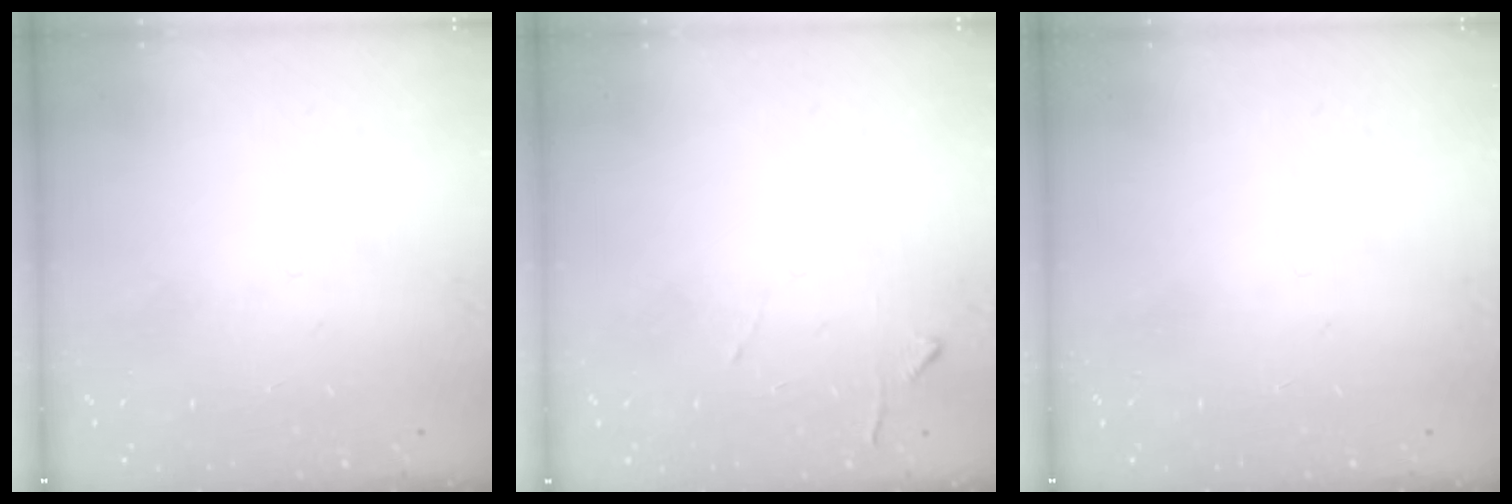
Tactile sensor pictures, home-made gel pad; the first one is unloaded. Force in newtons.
{"total": 4.7, "press": 4.6, "slide": 0.6}
{"total": 0.0}